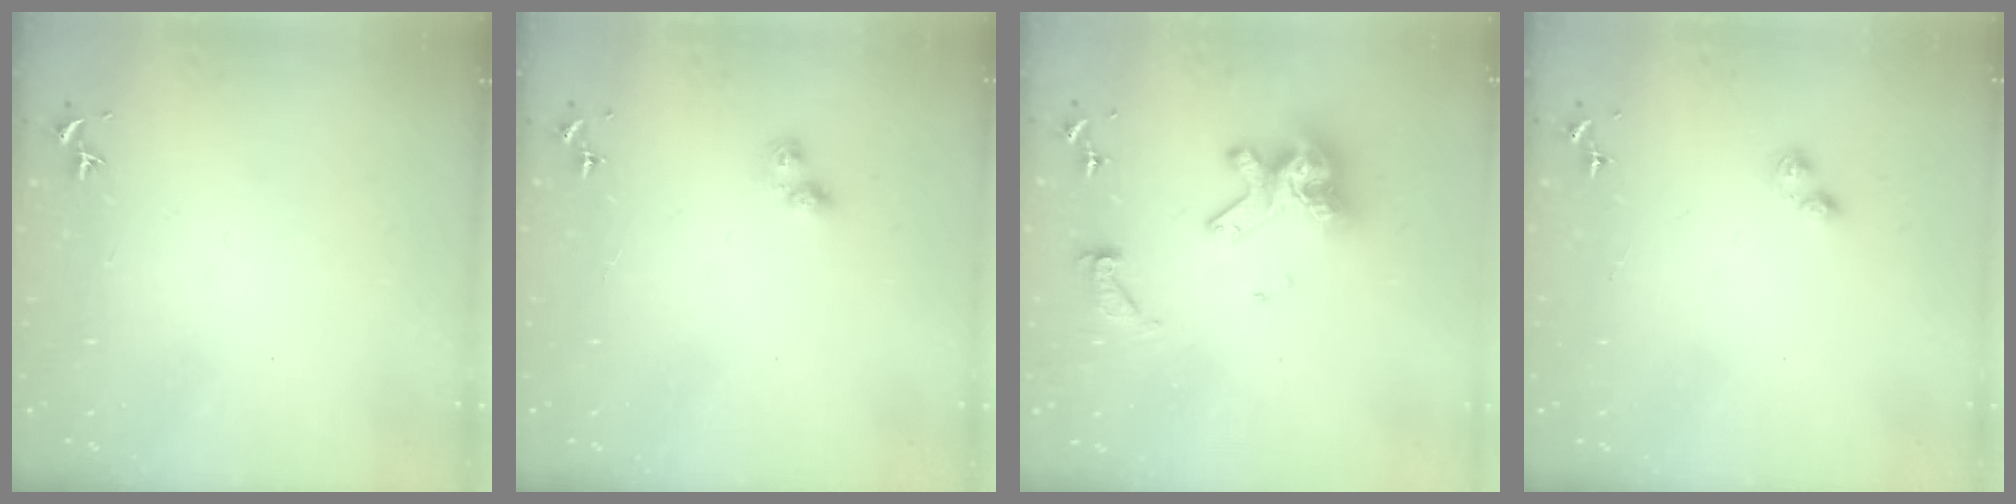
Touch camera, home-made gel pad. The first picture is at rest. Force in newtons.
{"total": 4.9, "press": 4.9, "slide": 0.2}
{"total": 14.1, "press": 14.0, "slide": 1.6}
{"total": 2.8, "press": 2.7, "slide": 0.4}